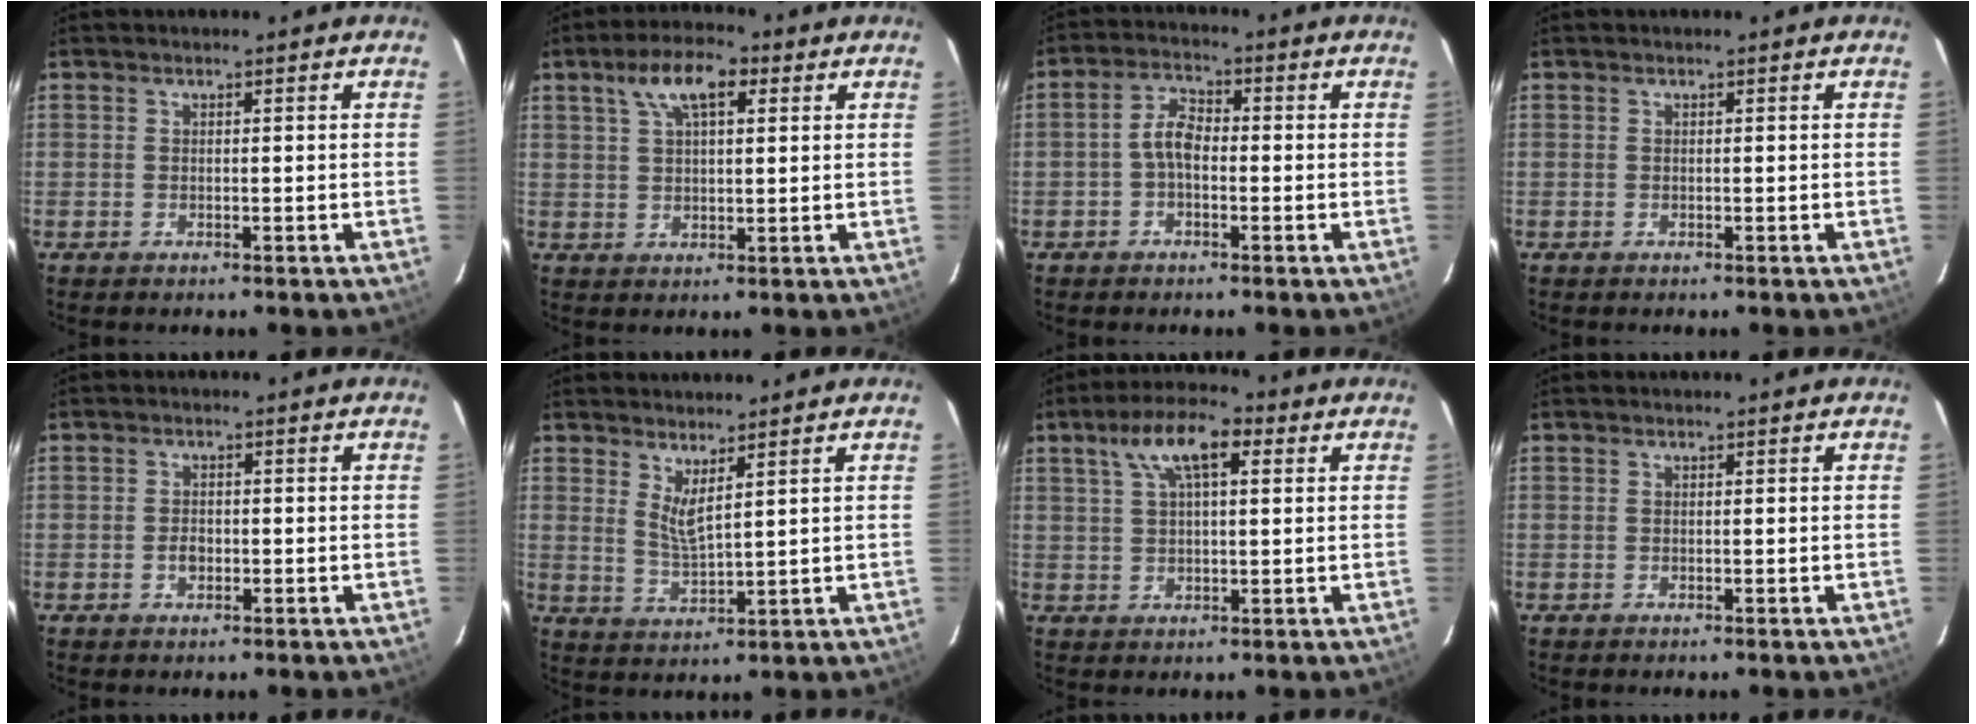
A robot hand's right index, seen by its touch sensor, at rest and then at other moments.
{"total": 8.0, "force": [3.7, 3.3, 6.3], "torque": [-0.118, 0.023, 0.064]}
{"total": 4.2, "force": [-0.9, 2.4, 3.4], "torque": [-0.068, 0.016, -0.018]}
{"total": 0.0}
{"total": 2.0, "force": [-0.6, 1.6, 1.2], "torque": [-0.021, 0.003, -0.010]}
{"total": 4.2, "force": [3.0, 0.3, 3.0], "torque": [-0.057, -0.015, 0.053]}
{"total": 9.1, "force": [4.0, 3.4, 7.5], "torque": [-0.140, 0.026, 0.068]}
{"total": 0.0}